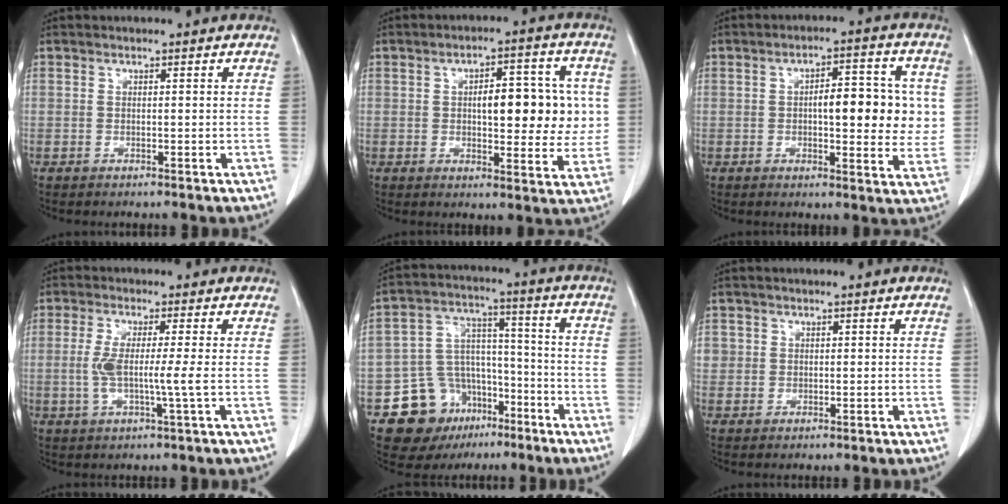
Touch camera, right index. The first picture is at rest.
{"total": 11.2, "force": [1.3, 4.6, 10.2], "torque": [-0.128, 0.023, 0.023]}
{"total": 10.4, "force": [0.9, 3.8, 9.6], "torque": [-0.122, 0.020, 0.013]}
{"total": 5.2, "force": [-0.4, -0.4, 5.2], "torque": [-0.104, -0.005, -0.007]}
{"total": 13.2, "force": [-7.5, 9.8, 4.8], "torque": [-0.081, 0.054, -0.109]}
{"total": 2.0, "force": [0.4, 1.9, 0.3], "torque": [0.007, 0.007, 0.010]}